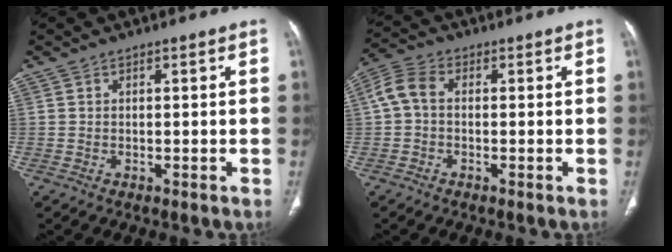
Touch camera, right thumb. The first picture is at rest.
{"total": 5.0, "force": [-0.1, 3.1, 3.9], "torque": [-0.085, 0.012, -0.013]}